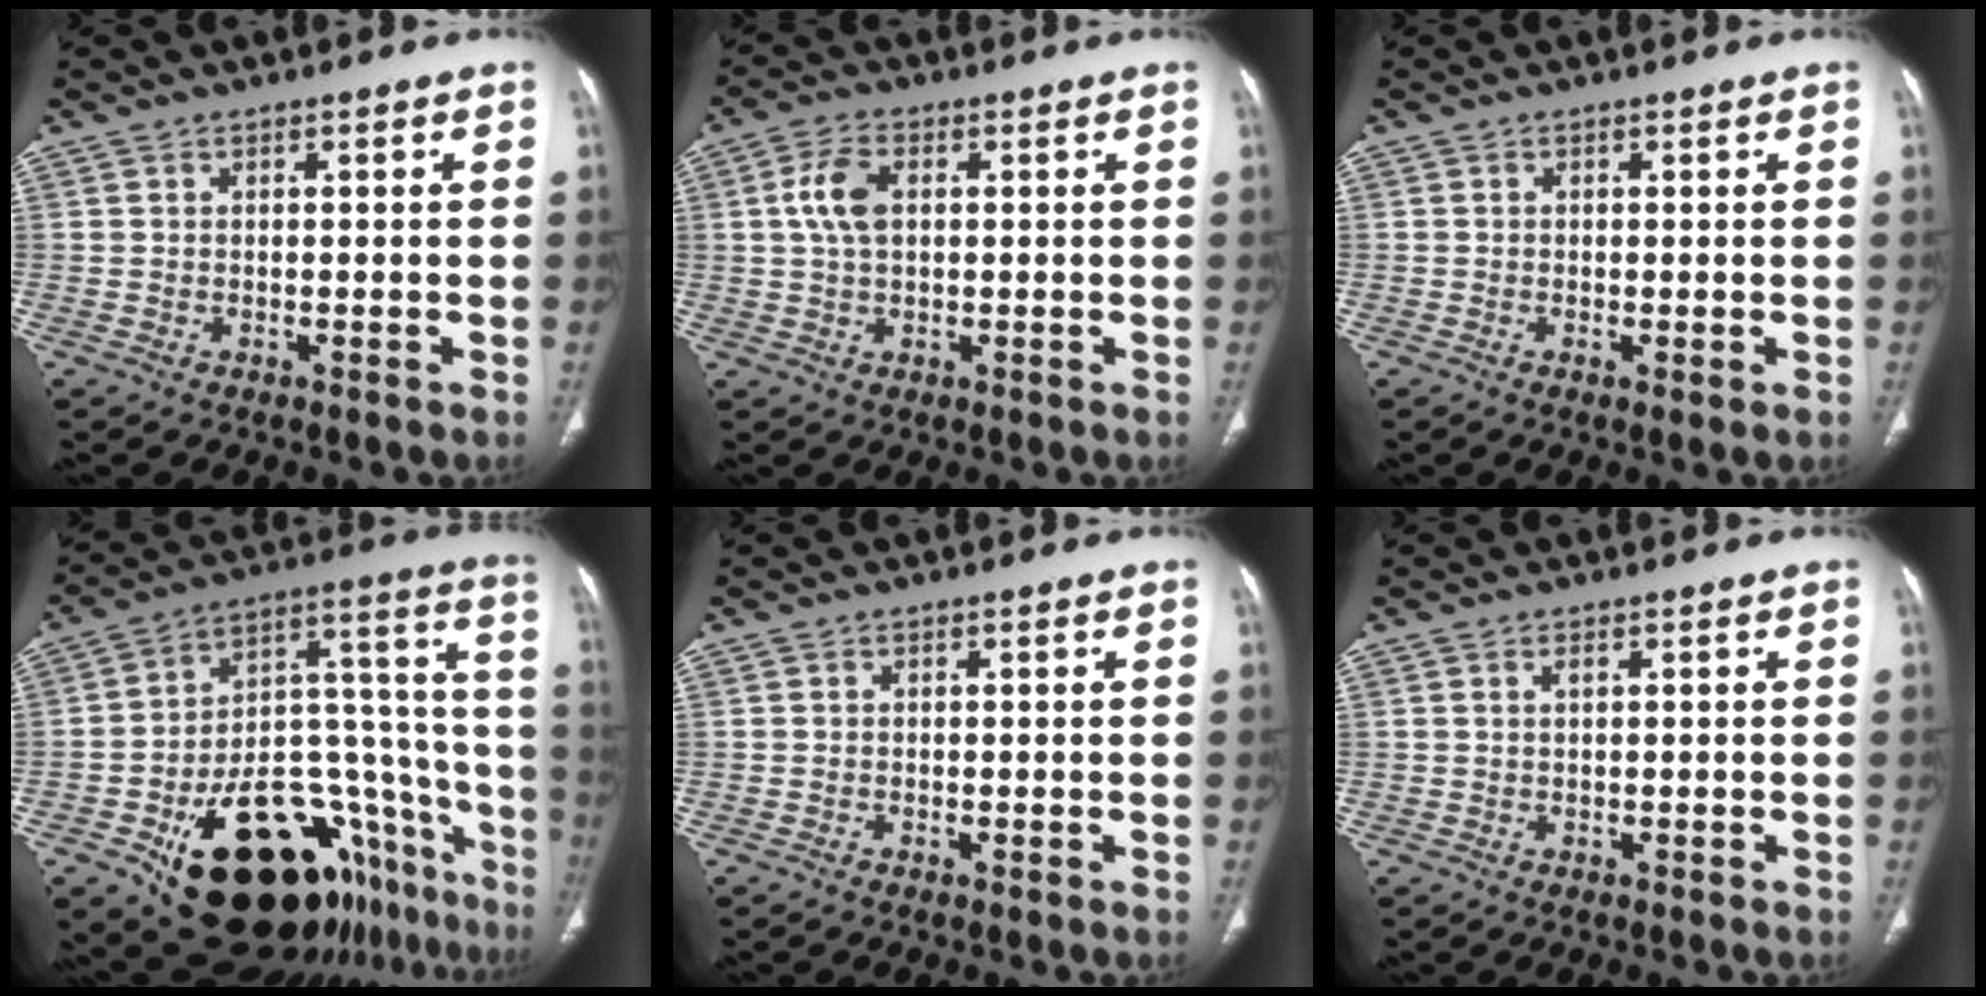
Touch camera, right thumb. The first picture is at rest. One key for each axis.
{"total": 6.0, "fx": 1.1, "fy": 3.5, "fz": 4.7, "tx": -0.099, "ty": 0.009, "tz": 0.019}
{"total": 0.8, "fx": -0.2, "fy": 0.1, "fz": 0.8, "tx": -0.021, "ty": -0.005, "tz": -0.004}
{"total": 33.3, "fx": -17.0, "fy": 16.7, "fz": 23.3, "tx": -0.251, "ty": 0.108, "tz": -0.236}
{"total": 0.0}
{"total": 0.8, "fx": 0.4, "fy": 0.3, "fz": 0.7, "tx": -0.014, "ty": 0.004, "tz": 0.007}